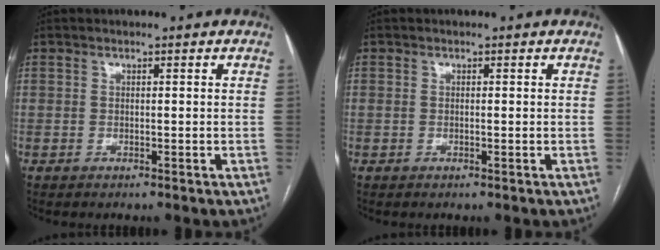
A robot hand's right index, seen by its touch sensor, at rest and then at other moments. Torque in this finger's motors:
{"motor_torque": [-0.10, -0.02, -0.03, -0.01]}